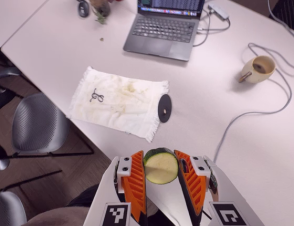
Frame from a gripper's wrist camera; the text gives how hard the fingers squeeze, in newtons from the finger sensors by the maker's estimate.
{"total": 10.7, "left": 10.6, "right": 10.8}